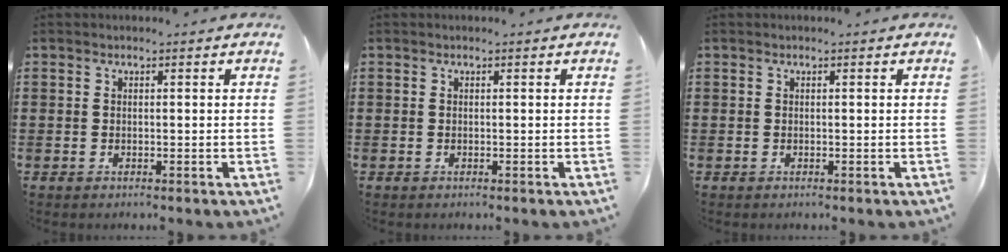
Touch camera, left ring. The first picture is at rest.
{"total": 0.0}
{"total": 0.0}